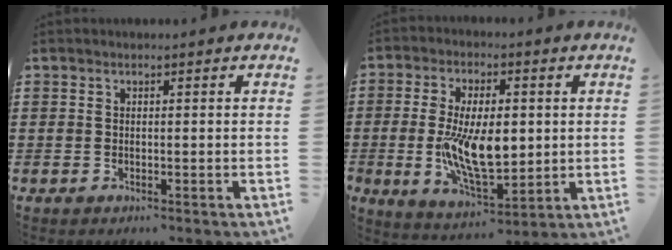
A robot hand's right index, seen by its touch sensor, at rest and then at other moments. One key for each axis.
{"total": 11.7, "fx": -0.1, "fy": 5.5, "fz": 10.3, "tx": -0.205, "ty": -0.005, "tz": -0.001}